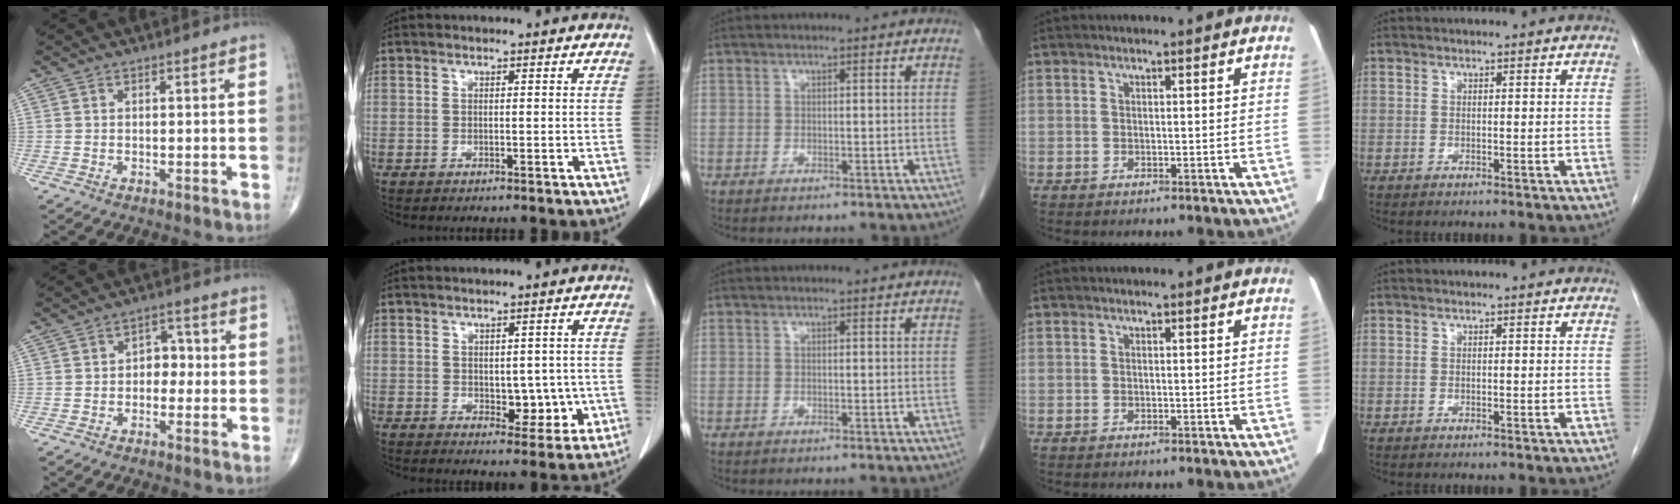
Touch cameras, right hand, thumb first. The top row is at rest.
{"thumb": {"total": 4.7, "force": [-0.3, 3.5, 3.2], "torque": [-0.016, 0.017, -0.013]}, "index": {"total": 5.8, "force": [-0.7, 3.5, 4.6], "torque": [-0.045, 0.005, 0.002]}}